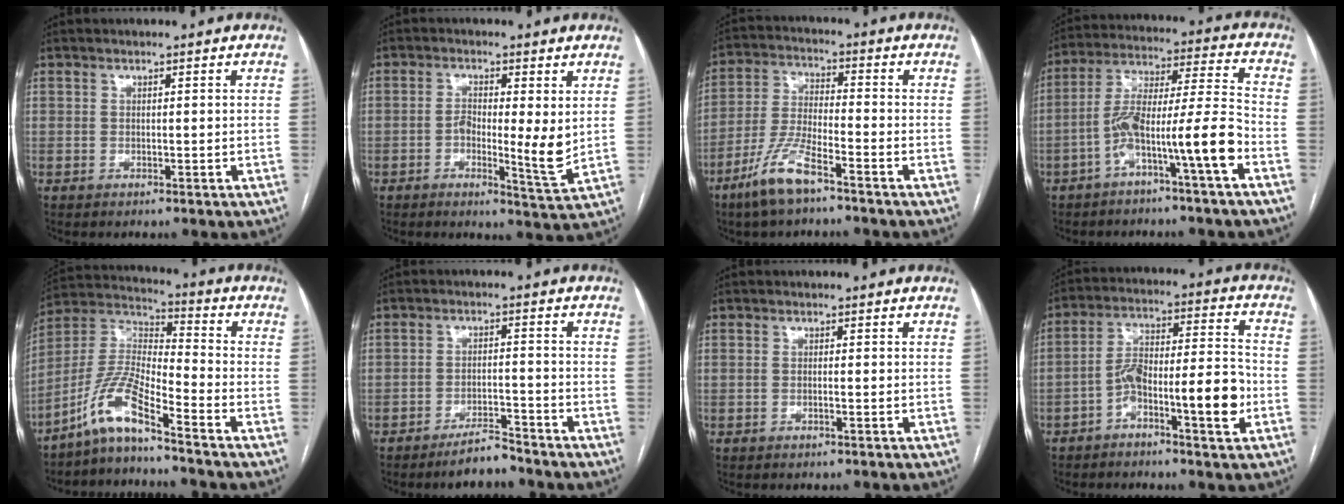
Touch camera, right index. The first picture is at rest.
{"total": 6.7, "force": [-0.1, 1.3, 6.6], "torque": [-0.109, -0.007, -0.005]}
{"total": 8.9, "force": [-5.9, 1.4, 6.5], "torque": [-0.143, -0.013, -0.120]}
{"total": 11.8, "force": [-5.6, -0.3, 10.4], "torque": [-0.192, 0.027, -0.098]}
{"total": 9.5, "force": [-7.1, 0.2, 6.2], "torque": [-0.142, 0.007, -0.143]}
{"total": 4.8, "force": [-4.3, 0.8, 2.0], "torque": [-0.033, -0.005, -0.076]}
{"total": 0.5, "force": [-0.2, -0.1, 0.5], "torque": [-0.009, 0.001, -0.005]}
{"total": 11.1, "force": [-4.4, 1.9, 10.0], "torque": [-0.167, 0.032, -0.071]}